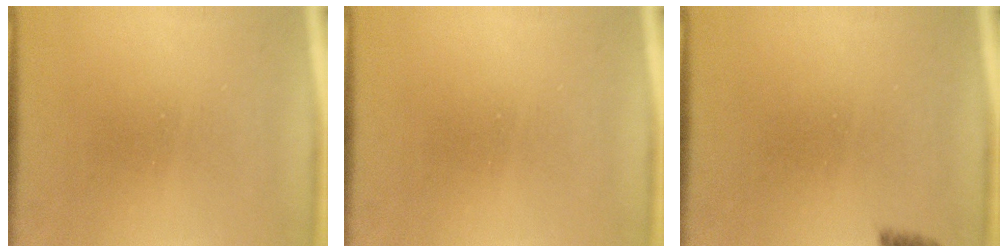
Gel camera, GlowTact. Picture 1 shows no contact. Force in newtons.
{"total": 0.0}
{"total": 2.7}